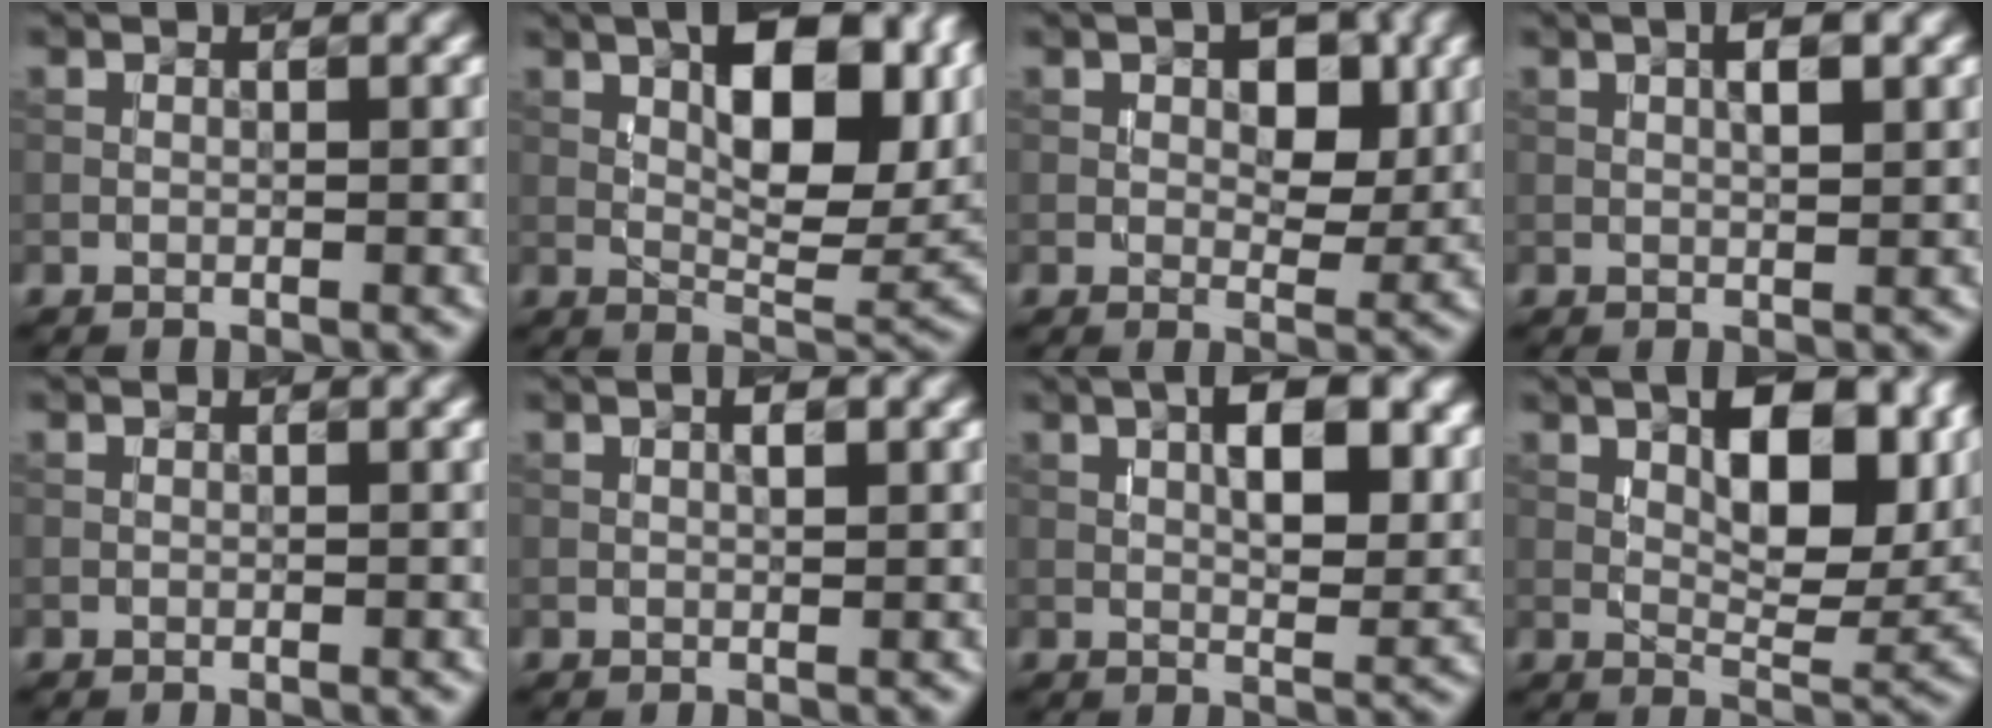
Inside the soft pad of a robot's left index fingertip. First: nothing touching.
{"total": 11.2, "force": [4.1, 4.5, 9.3], "torque": [-0.138, 0.007, 0.067]}
{"total": 4.9, "force": [1.4, 2.7, 3.8], "torque": [-0.046, -0.002, 0.020]}
{"total": 2.3, "force": [0.8, 0.6, 2.1], "torque": [-0.025, 0.002, 0.015]}
{"total": 0.0}
{"total": 1.2, "force": [0.4, 0.3, 1.1], "torque": [-0.016, 0.001, 0.009]}
{"total": 7.2, "force": [2.2, 3.0, 6.2], "torque": [-0.082, 0.013, 0.030]}
{"total": 10.3, "force": [3.9, 4.5, 8.3], "torque": [-0.122, 0.003, 0.063]}